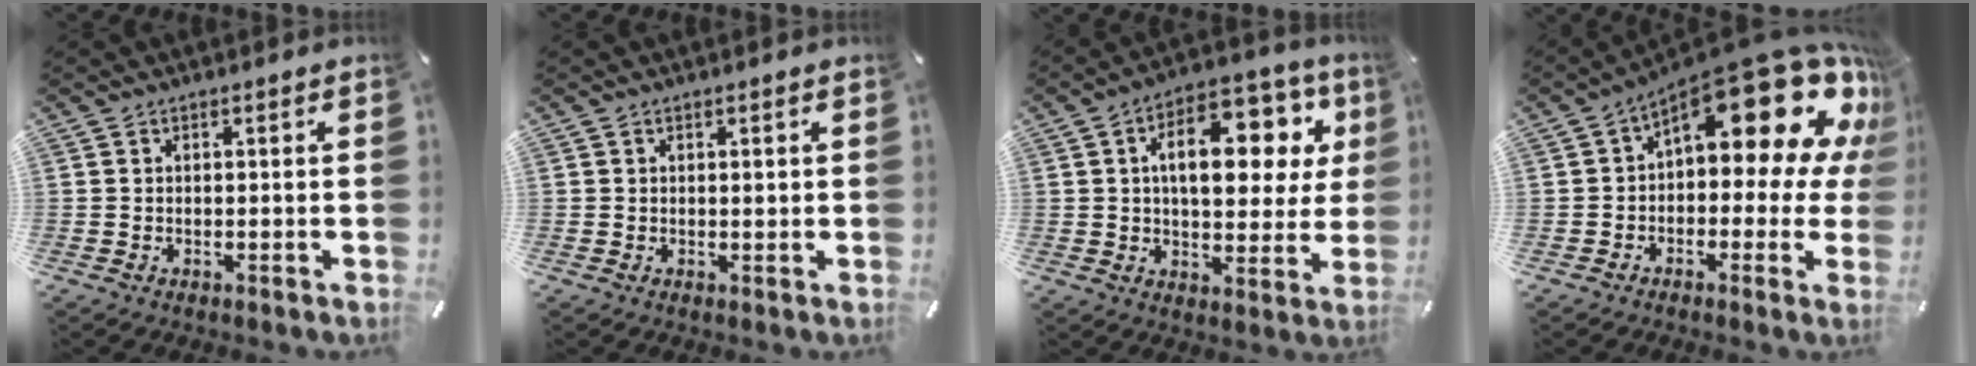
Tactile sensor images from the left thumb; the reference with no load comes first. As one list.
[{"total": 0.8, "force": [0.3, 0.5, 0.6], "torque": [-0.013, 0.002, 0.004]}, {"total": 18.1, "force": [5.8, 9.9, 14.0], "torque": [-0.205, -0.018, 0.096]}, {"total": 21.6, "force": [10.9, 9.2, 16.3], "torque": [-0.218, -0.083, 0.185]}]